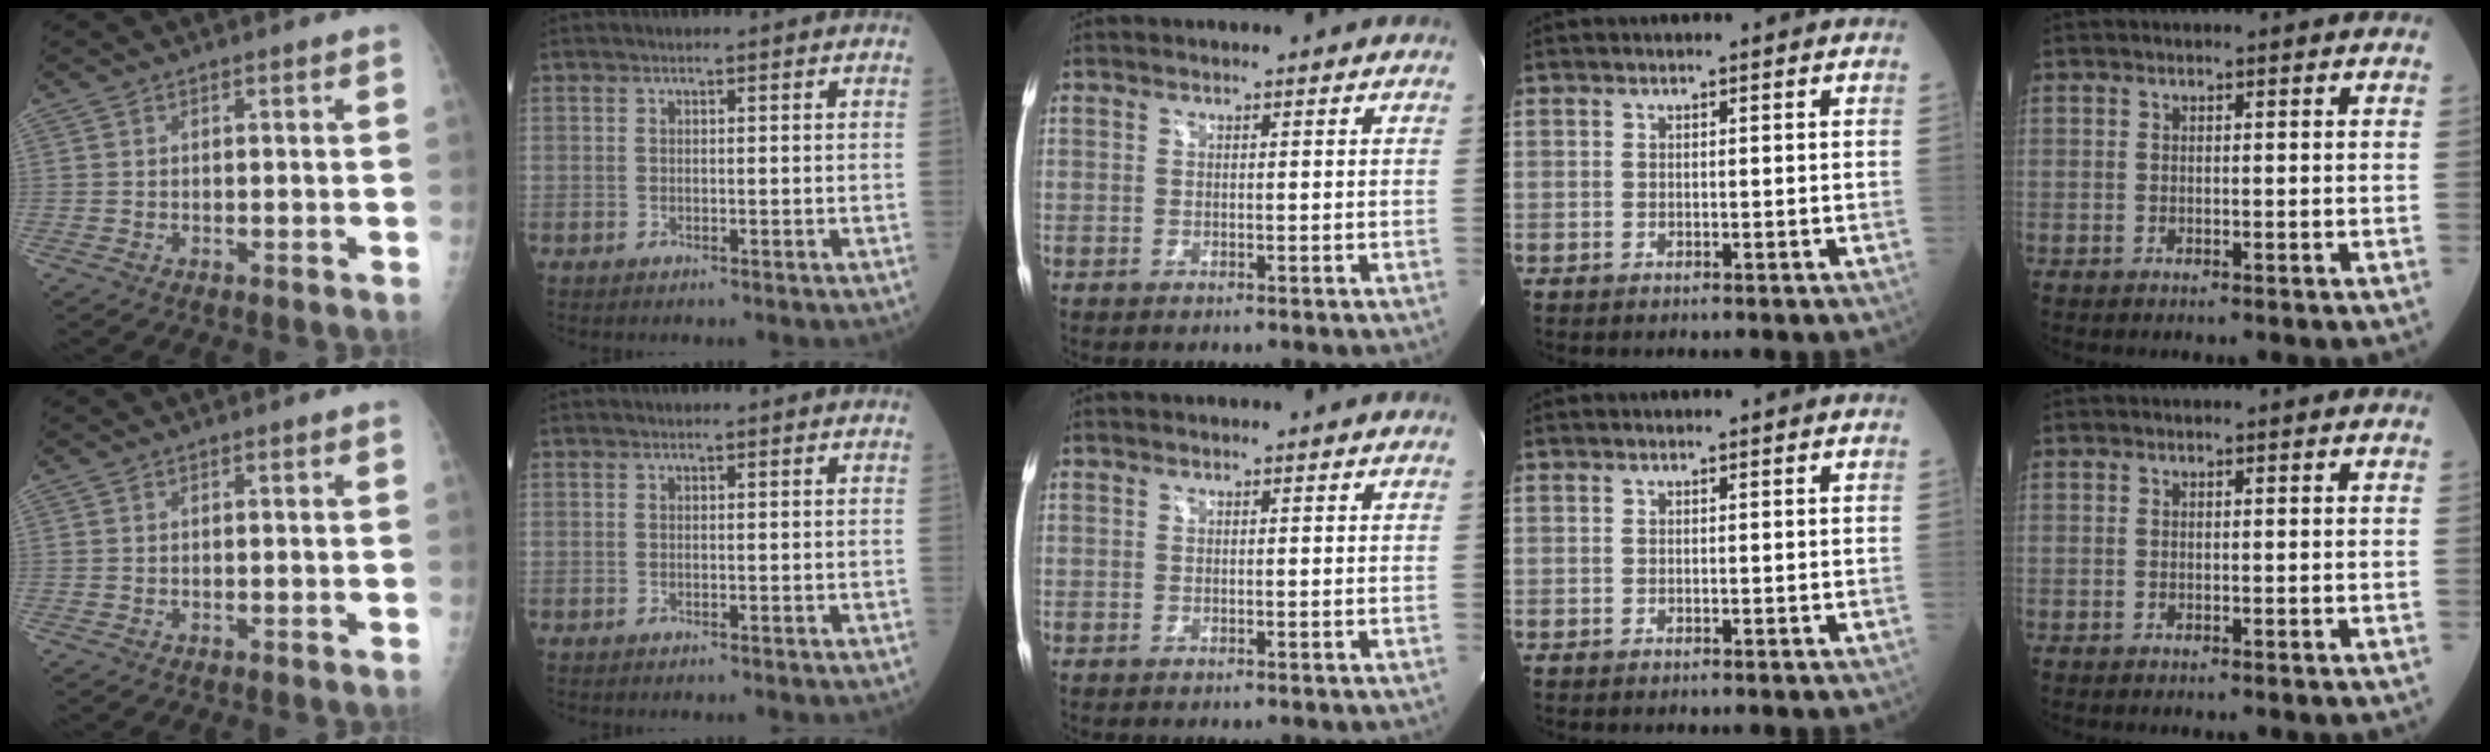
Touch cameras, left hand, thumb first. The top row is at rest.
{}